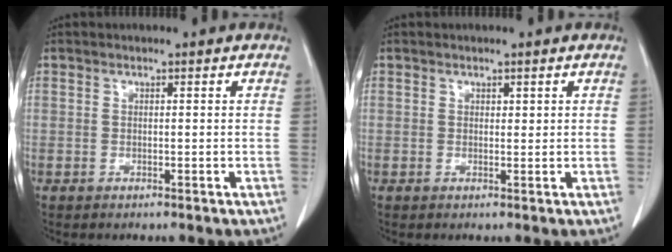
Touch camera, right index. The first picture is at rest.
{"total": 0.6, "force": [0.4, 0.4, 0.3], "torque": [0.002, -0.002, 0.004]}